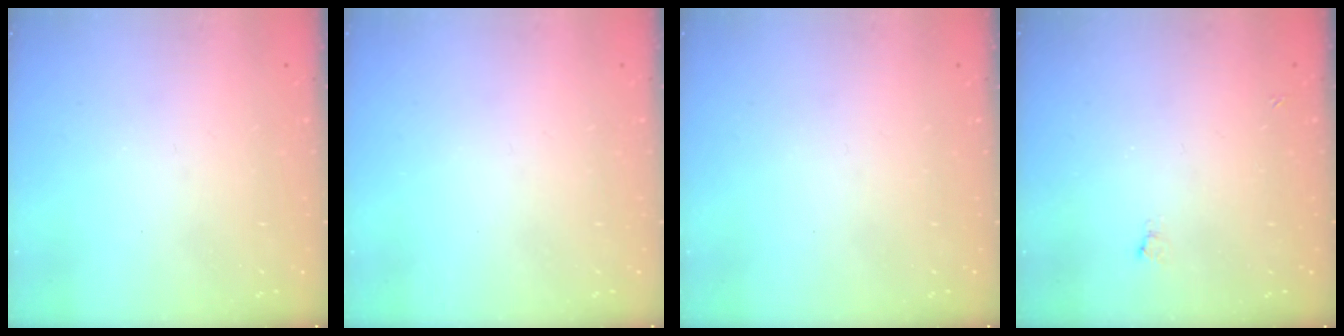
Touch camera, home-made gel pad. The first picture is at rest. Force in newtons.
{"total": 0.0}
{"total": 0.0}
{"total": 2.6, "press": 2.6, "slide": 0.5}